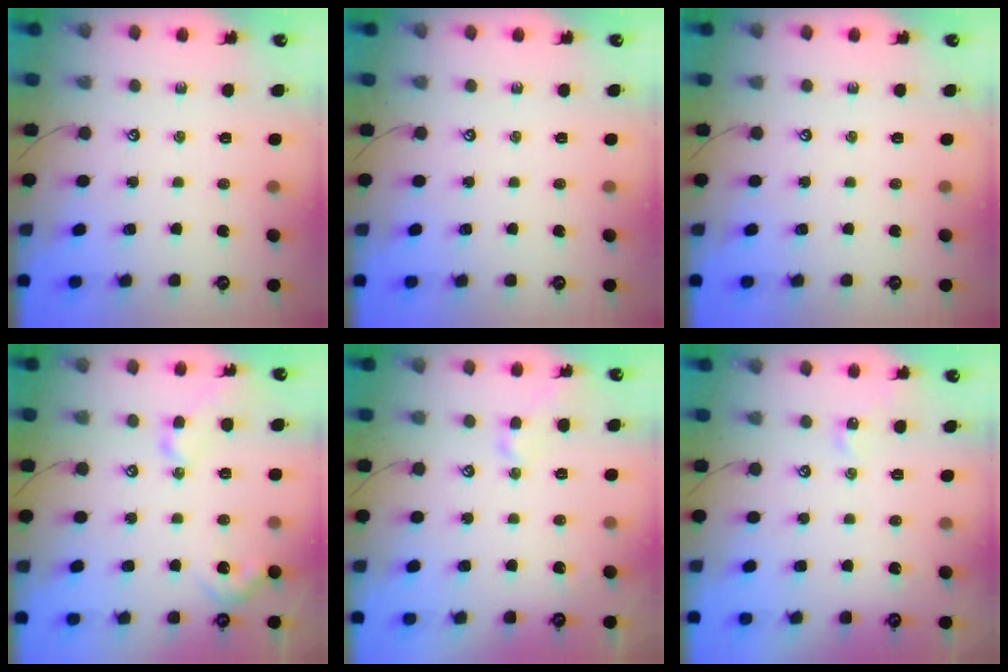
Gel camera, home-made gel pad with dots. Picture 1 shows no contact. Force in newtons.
{"total": 0.0}
{"total": 0.0}
{"total": 4.7, "press": 4.6, "slide": 0.8}
{"total": 0.8, "press": 0.6, "slide": 0.5}
{"total": 2.8, "press": 2.7, "slide": 0.6}